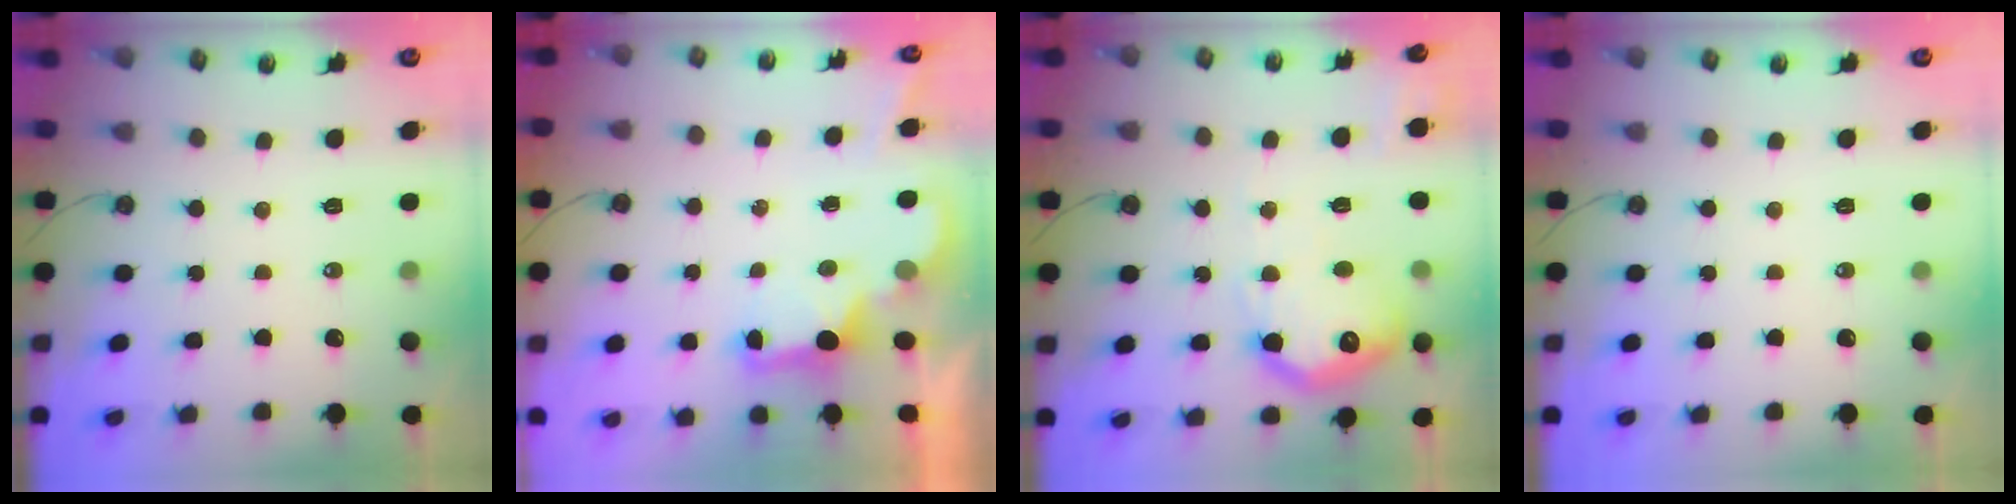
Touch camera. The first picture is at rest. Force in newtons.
{"total": 2.1, "press": 2.1, "slide": 0.5}
{"total": 19.7, "press": 19.7, "slide": 1.4}
{"total": 0.0}